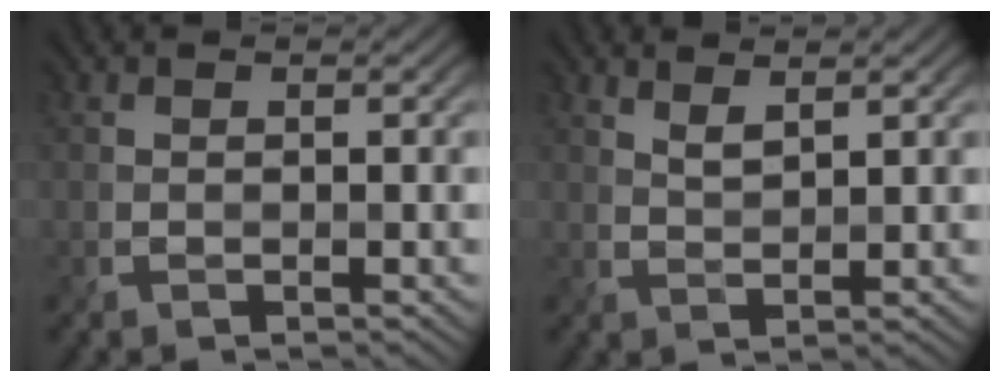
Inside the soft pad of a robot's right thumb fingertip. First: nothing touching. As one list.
[{"total": 2.0, "force": [1.6, 0.3, 1.1], "torque": [-0.021, -0.003, 0.038]}]